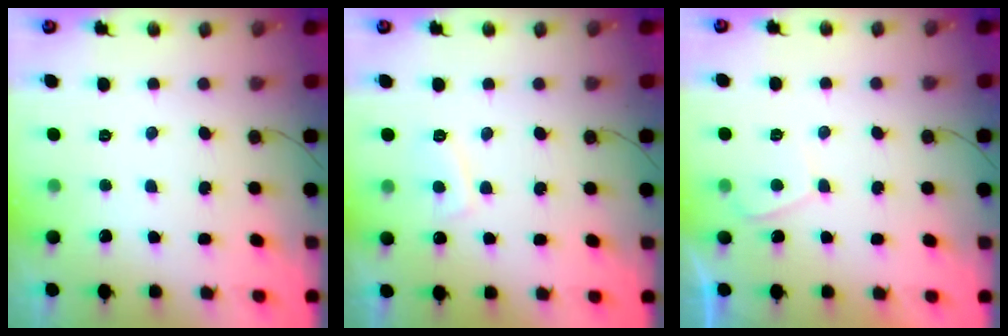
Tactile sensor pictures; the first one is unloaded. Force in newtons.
{"total": 3.5, "press": 3.4, "slide": 0.7}
{"total": 1.5, "press": 1.4, "slide": 0.6}